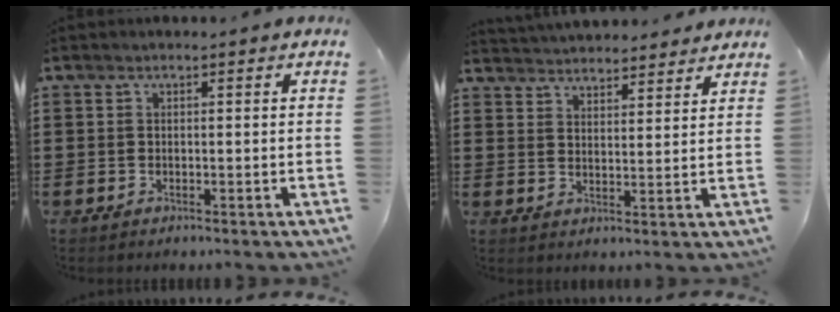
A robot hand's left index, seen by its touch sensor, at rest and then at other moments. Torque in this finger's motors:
{"motor_torque": [1.16, -0.98, 0.73, 0.21]}